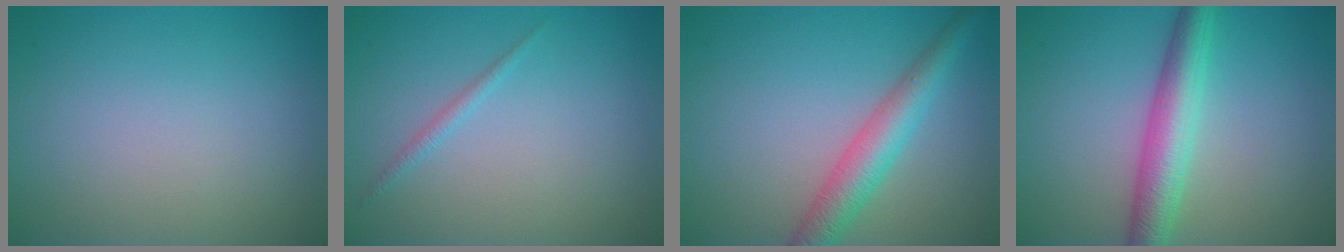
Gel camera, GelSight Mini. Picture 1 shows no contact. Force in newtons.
{"total": 0.8, "press": 0.8, "slide": 0.1}
{"total": 4.2, "press": 4.2, "slide": 0.1}
{"total": 4.9, "press": 4.9, "slide": 0.1}